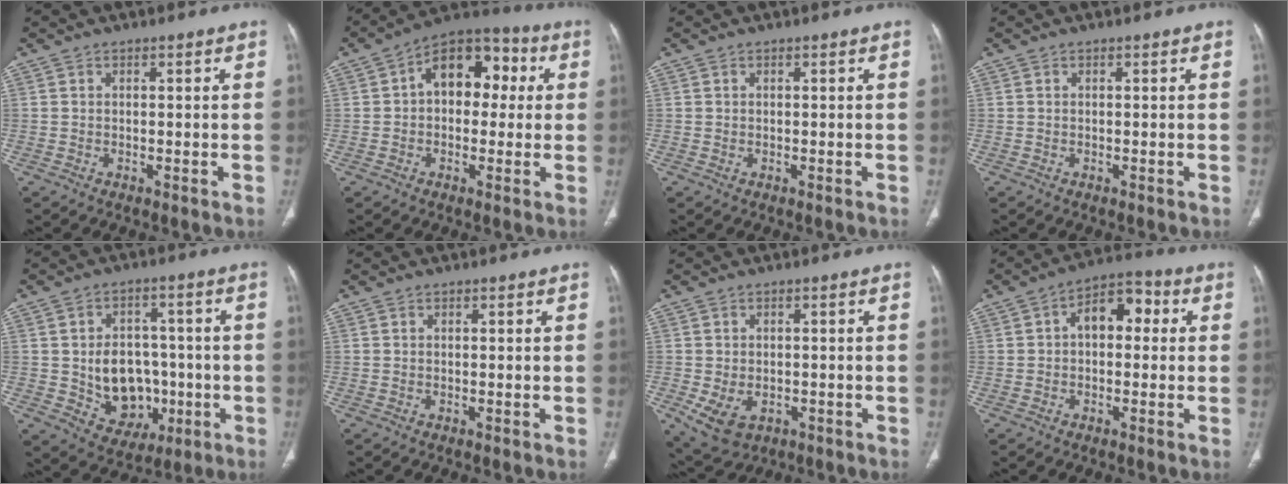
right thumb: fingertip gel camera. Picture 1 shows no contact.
{"total": 13.0, "force": [2.1, 8.5, 9.6], "torque": [-0.101, 0.035, 0.019]}
{"total": 0.0}
{"total": 0.0}
{"total": 12.4, "force": [-1.8, 9.8, 7.4], "torque": [-0.070, 0.016, -0.008]}
{"total": 0.0}
{"total": 6.8, "force": [-2.1, 4.8, 4.3], "torque": [-0.078, 0.003, -0.019]}
{"total": 8.4, "force": [1.1, 5.3, 6.4], "torque": [-0.069, 0.030, 0.006]}